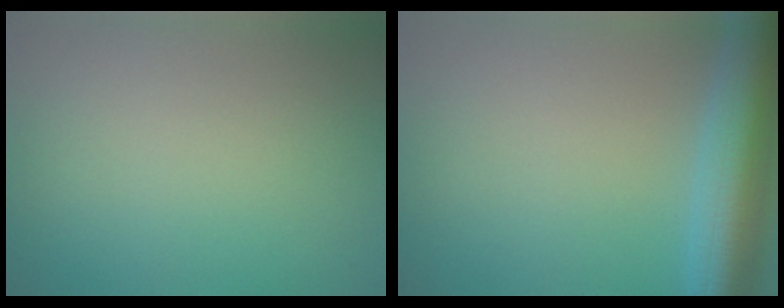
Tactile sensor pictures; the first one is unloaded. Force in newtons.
{"total": 8.1, "press": 8.1, "slide": 0.6}